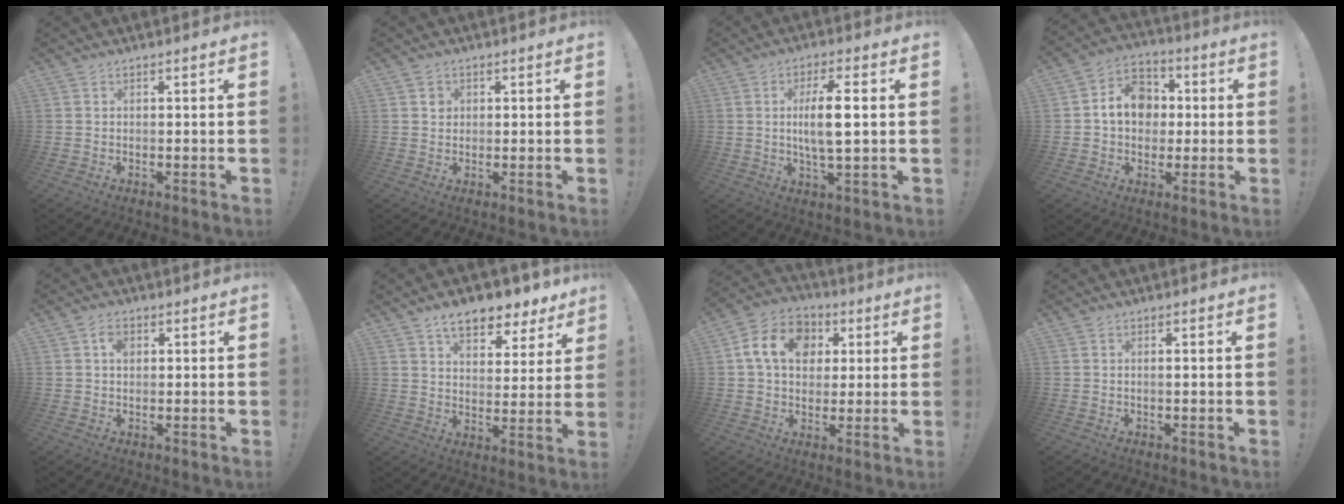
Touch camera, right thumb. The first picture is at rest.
{"total": 2.0, "force": [0.5, 1.9, 0.3], "torque": [0.005, -0.001, 0.008]}
{"total": 9.7, "force": [1.0, 2.6, 9.3], "torque": [-0.167, -0.003, 0.009]}
{"total": 12.7, "force": [1.5, 10.7, 6.7], "torque": [-0.083, 0.012, 0.037]}
{"total": 3.0, "force": [0.8, 2.3, 1.9], "torque": [-0.020, -0.001, 0.010]}
{"total": 10.6, "force": [7.7, 5.0, 5.2], "torque": [-0.082, -0.046, 0.138]}
{"total": 15.0, "force": [4.3, 11.5, 8.6], "torque": [-0.129, 0.008, 0.084]}
{"total": 0.8, "force": [-0.2, 0.0, 0.8], "torque": [-0.008, -0.004, -0.005]}